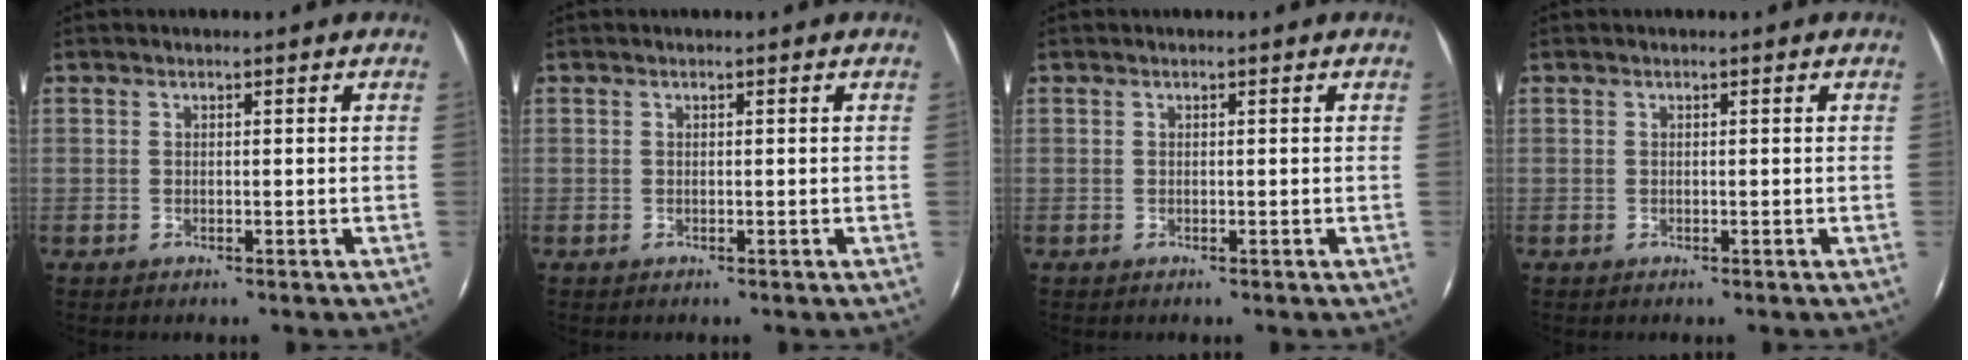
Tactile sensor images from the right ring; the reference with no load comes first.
{"total": 0.0}
{"total": 0.0}
{"total": 0.0}